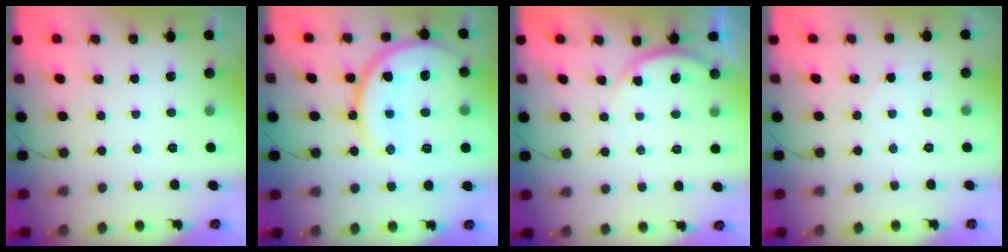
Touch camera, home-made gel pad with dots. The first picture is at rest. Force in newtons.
{"total": 20.9, "press": 20.8, "slide": 2.1}
{"total": 3.0, "press": 2.9, "slide": 0.4}
{"total": 3.9, "press": 3.3, "slide": 2.2}